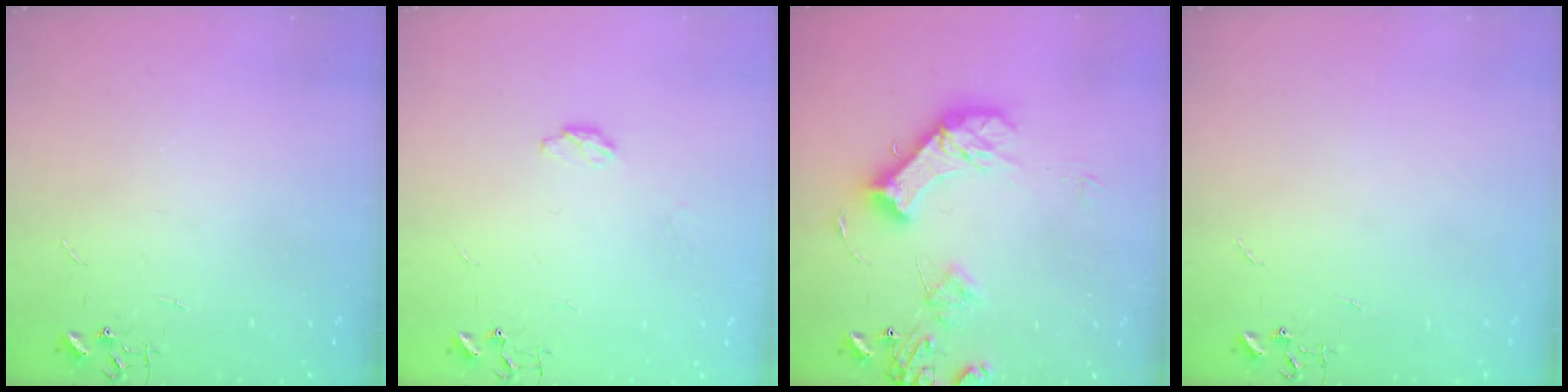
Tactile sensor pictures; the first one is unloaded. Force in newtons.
{"total": 4.2, "press": 4.2, "slide": 0.4}
{"total": 16.4, "press": 16.2, "slide": 2.4}
{"total": 0.0}